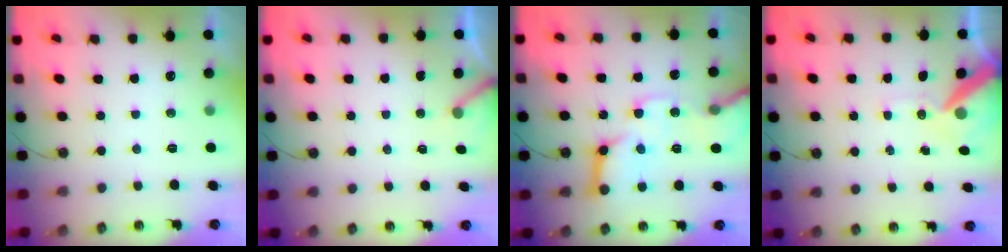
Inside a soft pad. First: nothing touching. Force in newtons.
{"total": 3.0, "press": 3.0, "slide": 0.3}
{"total": 18.9, "press": 18.7, "slide": 2.5}
{"total": 11.1, "press": 10.9, "slide": 1.8}